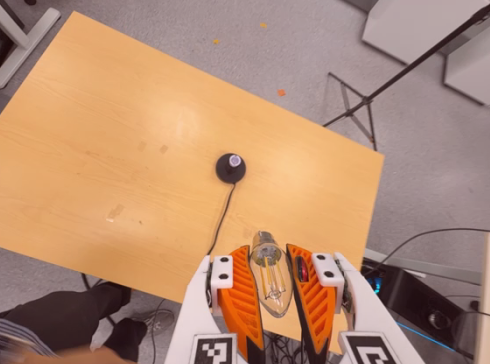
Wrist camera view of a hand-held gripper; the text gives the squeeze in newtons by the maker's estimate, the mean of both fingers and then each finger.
{"total": 22.9, "left": 25.3, "right": 20.5}